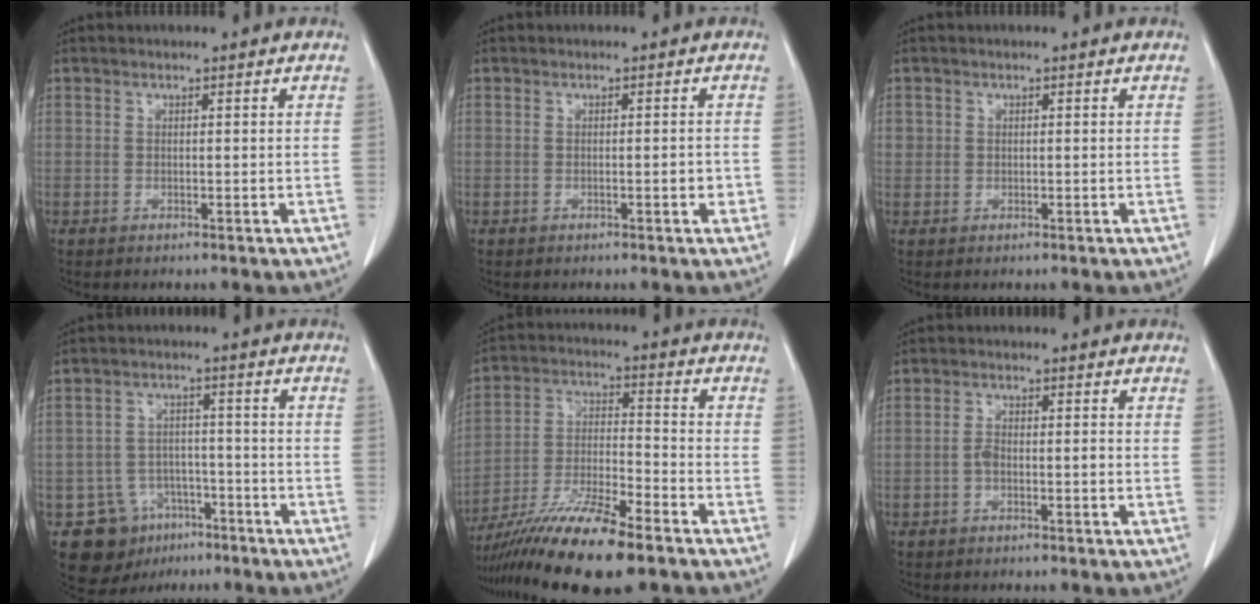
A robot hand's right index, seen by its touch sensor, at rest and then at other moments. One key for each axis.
{"total": 1.5, "fx": -0.3, "fy": 0.4, "fz": 1.4, "tx": -0.021, "ty": 0.000, "tz": -0.003}
{"total": 1.3, "fx": 0.4, "fy": 1.2, "fz": 0.2, "tx": 0.009, "ty": 0.002, "tz": 0.003}
{"total": 9.9, "fx": -5.5, "fy": 7.9, "fz": 2.1, "tx": -0.037, "ty": 0.026, "tz": -0.074}
{"total": 15.7, "fx": -11.3, "fy": 1.8, "fz": 10.7, "tx": -0.215, "ty": -0.031, "tz": -0.204}
{"total": 2.3, "fx": -0.9, "fy": 0.9, "fz": 1.9, "tx": -0.034, "ty": 0.006, "tz": -0.013}